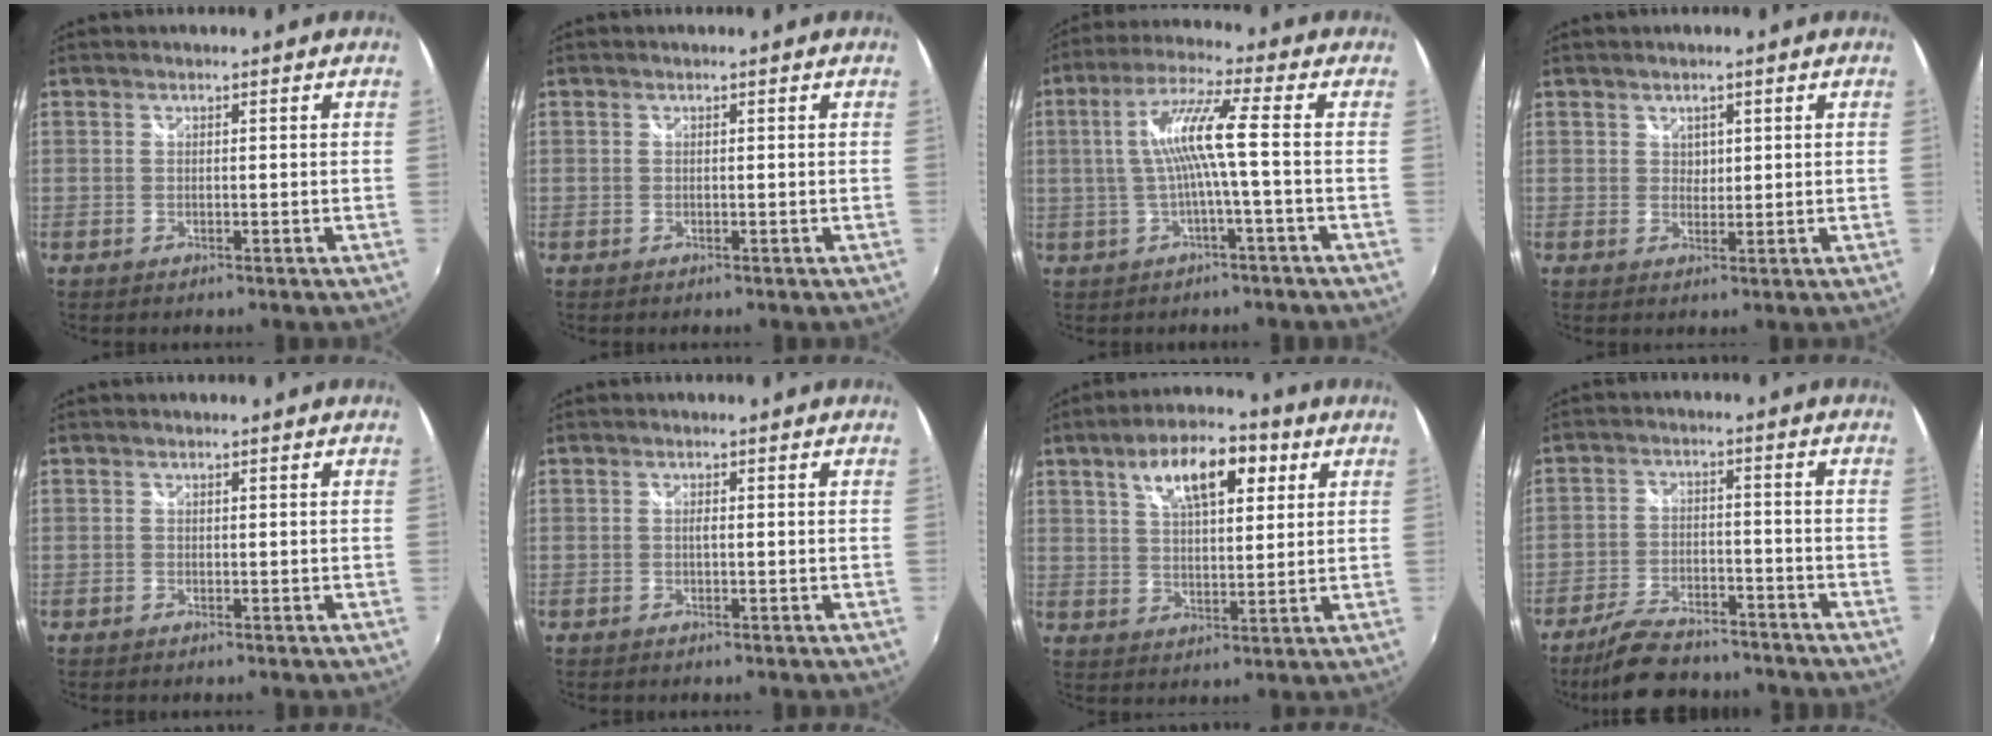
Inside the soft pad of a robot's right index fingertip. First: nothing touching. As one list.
[{"total": 0.0}, {"total": 8.7, "force": [-0.7, -0.7, 8.6], "torque": [-0.168, 0.007, -0.007]}, {"total": 1.8, "force": [0.8, 1.5, 0.5], "torque": [-0.001, 0.004, 0.015]}, {"total": 0.0}, {"total": 0.7, "force": [-0.1, 0.2, 0.7], "torque": [-0.013, 0.003, -0.003]}, {"total": 12.3, "force": [5.6, 5.2, 9.7], "torque": [-0.161, 0.029, 0.091]}, {"total": 13.4, "force": [-11.2, 4.5, 5.8], "torque": [-0.131, -0.009, -0.174]}]